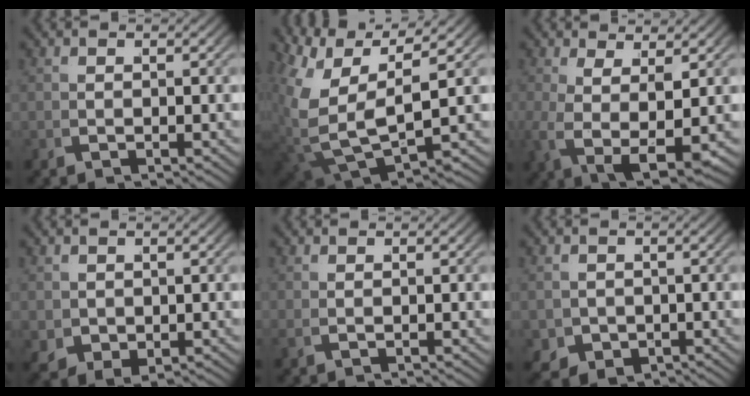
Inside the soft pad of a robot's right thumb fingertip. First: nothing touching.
{"total": 12.8, "force": [0.9, 8.7, 9.4], "torque": [-0.235, -0.062, 0.049]}
{"total": 7.4, "force": [-0.4, 3.6, 6.5], "torque": [-0.146, -0.039, 0.022]}
{"total": 3.4, "force": [0.0, 2.8, 1.9], "torque": [-0.047, -0.028, 0.027]}
{"total": 0.7, "force": [0.7, -0.1, 0.2], "torque": [-0.006, 0.001, 0.016]}
{"total": 4.9, "force": [-1.7, 4.0, 2.3], "torque": [-0.052, -0.038, -0.005]}